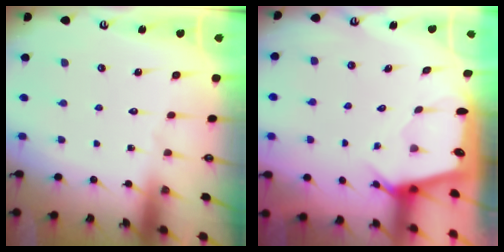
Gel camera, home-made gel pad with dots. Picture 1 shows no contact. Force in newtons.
{"total": 2.7, "press": 2.7, "slide": 0.2}